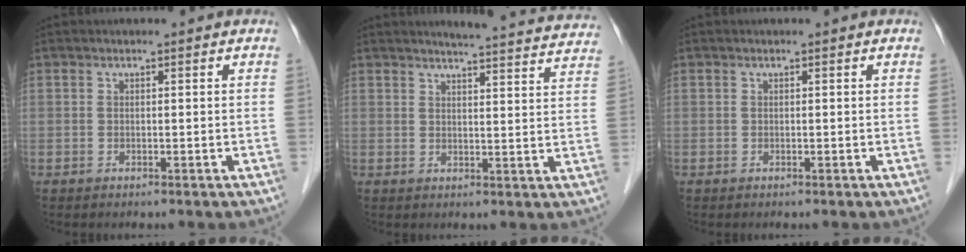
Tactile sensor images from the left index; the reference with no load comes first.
{"total": 17.5, "force": [16.7, 0.9, 4.9], "torque": [-0.056, -0.042, 0.184]}
{"total": 0.0}